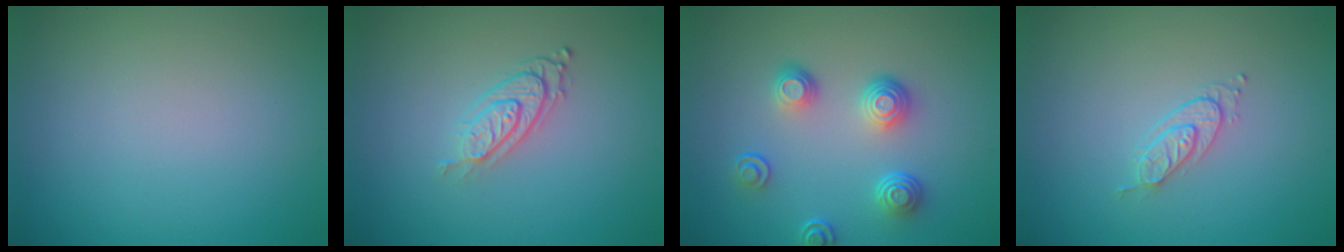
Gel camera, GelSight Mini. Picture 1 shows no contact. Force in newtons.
{"total": 3.0, "press": 2.0, "slide": 2.2}
{"total": 3.7, "press": 2.9, "slide": 2.3}
{"total": 1.7, "press": 1.1, "slide": 1.3}